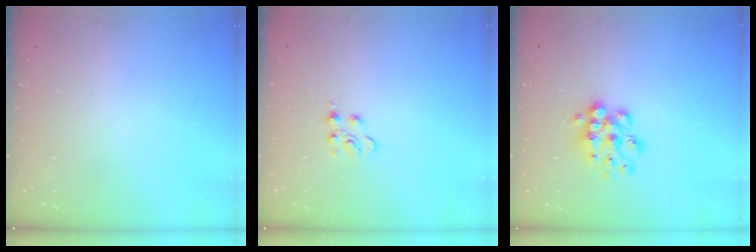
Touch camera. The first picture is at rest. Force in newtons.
{"total": 4.0, "press": 4.0, "slide": 0.4}
{"total": 10.9, "press": 10.9, "slide": 0.5}